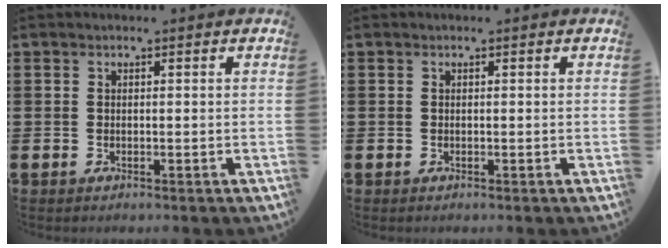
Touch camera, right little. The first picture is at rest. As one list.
[{"total": 0.0}]